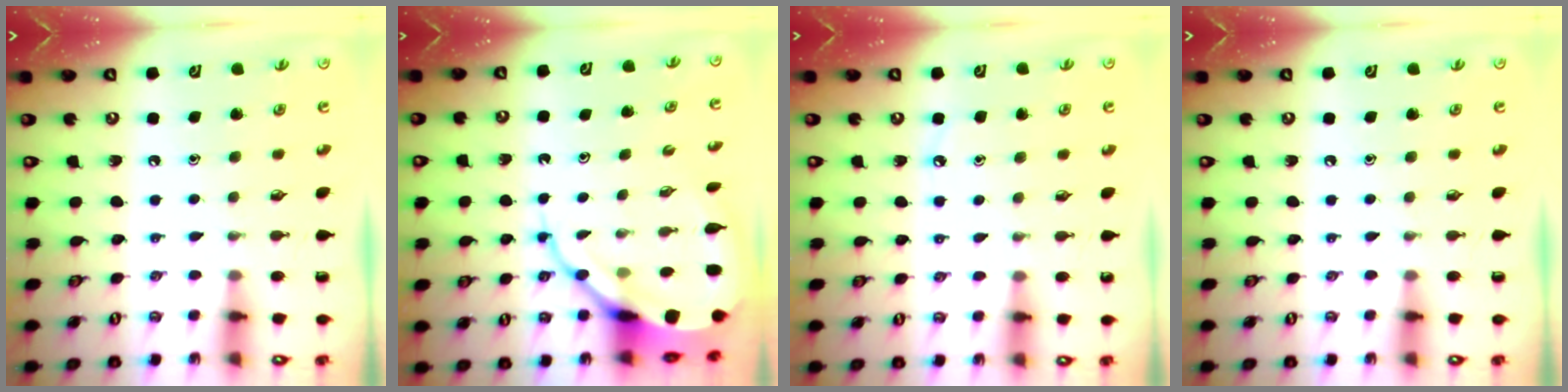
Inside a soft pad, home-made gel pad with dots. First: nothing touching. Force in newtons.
{"total": 12.1, "press": 12.0, "slide": 1.1}
{"total": 2.7, "press": 2.7, "slide": 0.4}
{"total": 0.0}